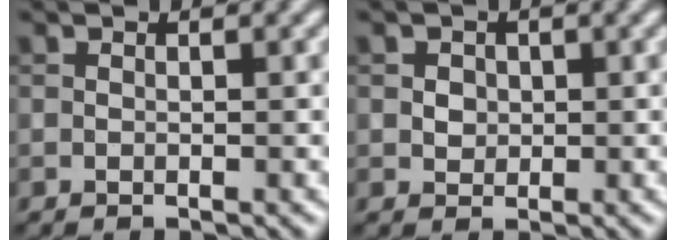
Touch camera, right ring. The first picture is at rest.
{"total": 1.5, "force": [0.3, 1.3, 0.7], "torque": [-0.008, 0.003, 0.007]}